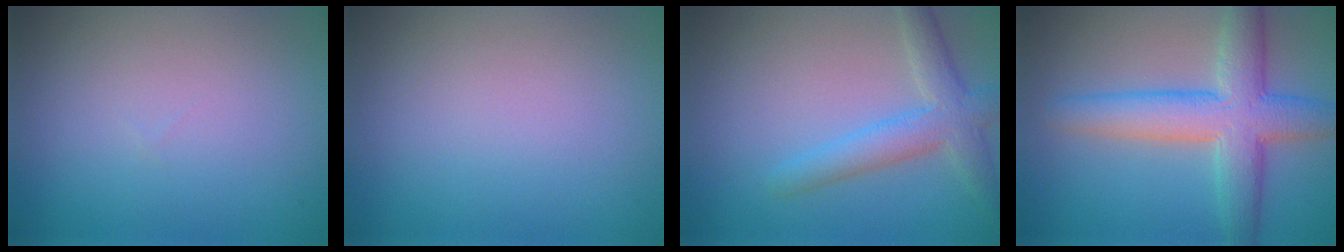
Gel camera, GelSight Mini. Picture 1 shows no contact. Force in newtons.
{"total": 0.0}
{"total": 3.8, "press": 3.8, "slide": 0.2}
{"total": 6.8, "press": 6.8, "slide": 0.3}